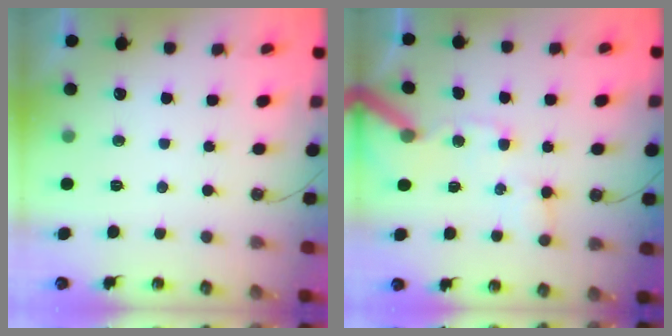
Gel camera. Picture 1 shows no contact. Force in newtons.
{"total": 12.0, "press": 11.8, "slide": 1.7}